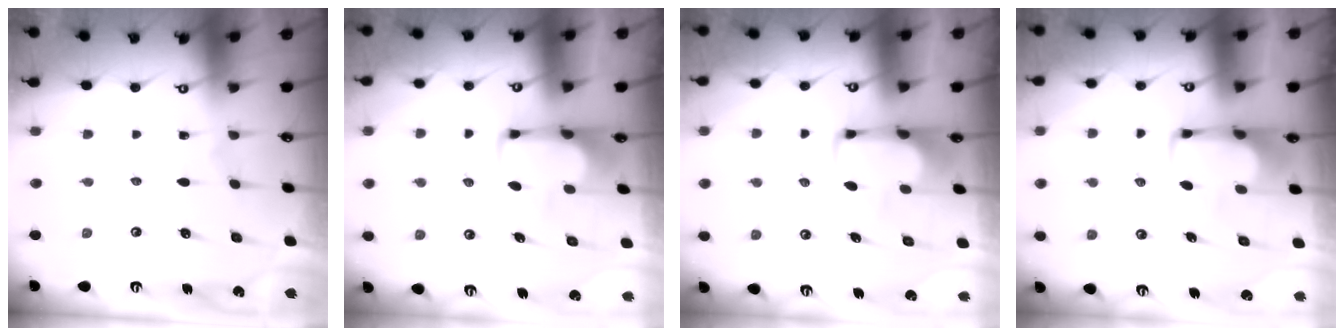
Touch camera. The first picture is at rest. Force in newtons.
{"total": 2.0, "press": 1.9, "slide": 0.4}
{"total": 2.0, "press": 1.9, "slide": 0.4}
{"total": 1.9, "press": 1.9, "slide": 0.4}